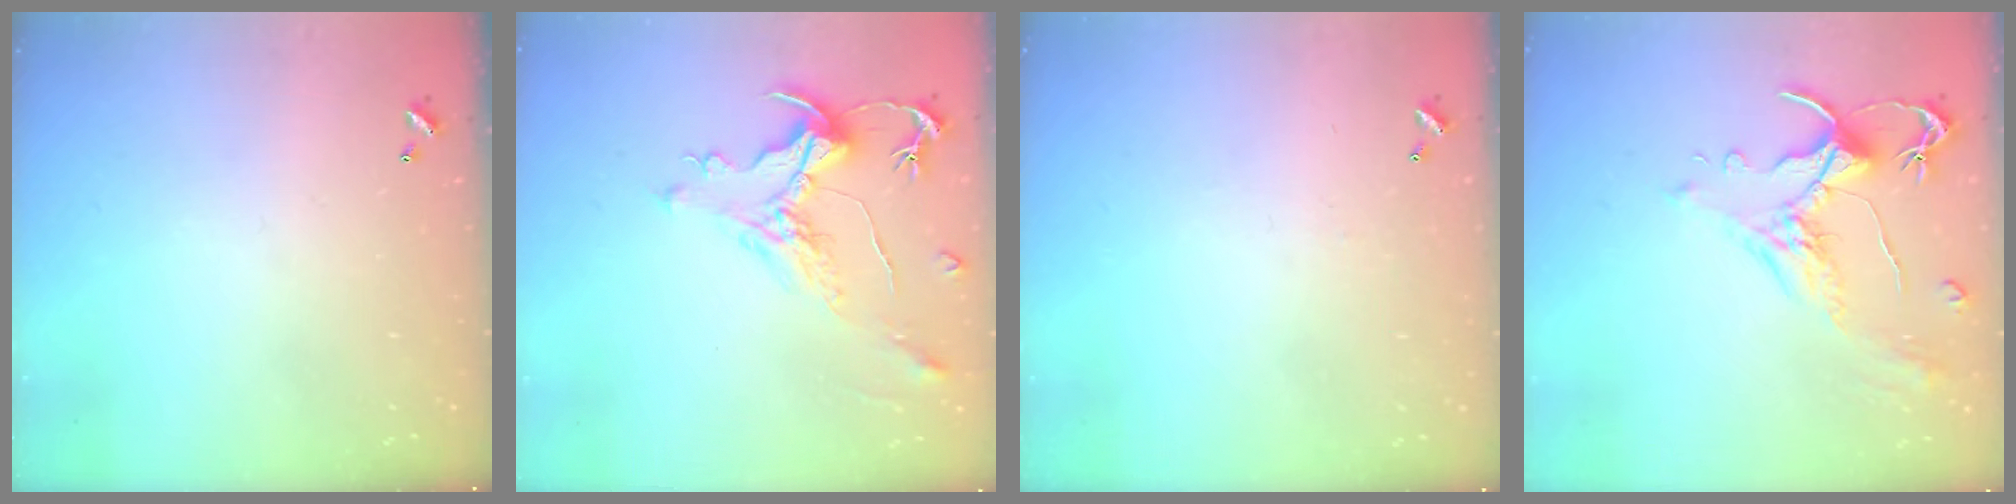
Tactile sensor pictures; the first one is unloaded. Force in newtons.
{"total": 1.2, "press": 0.7, "slide": 1.0}
{"total": 2.5, "press": 2.4, "slide": 0.6}
{"total": 1.8, "press": 1.3, "slide": 1.3}